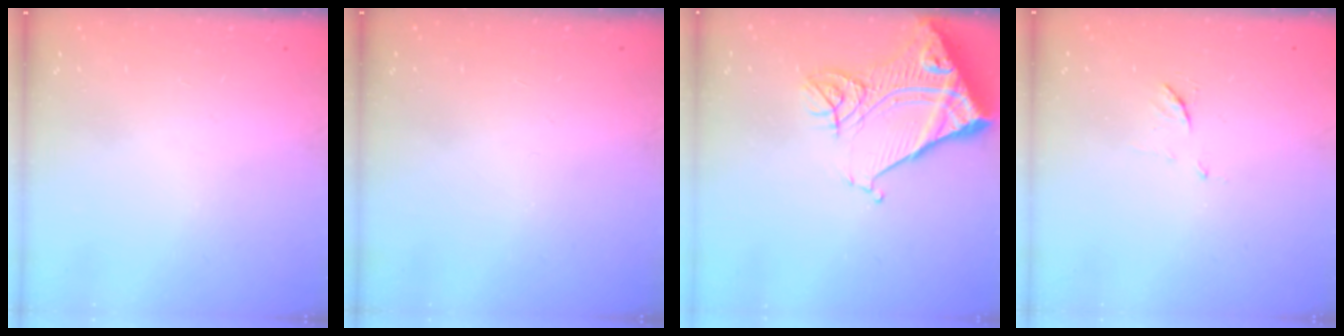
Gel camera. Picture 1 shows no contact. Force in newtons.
{"total": 0.0}
{"total": 15.4, "press": 15.3, "slide": 1.8}
{"total": 5.5, "press": 5.4, "slide": 0.7}